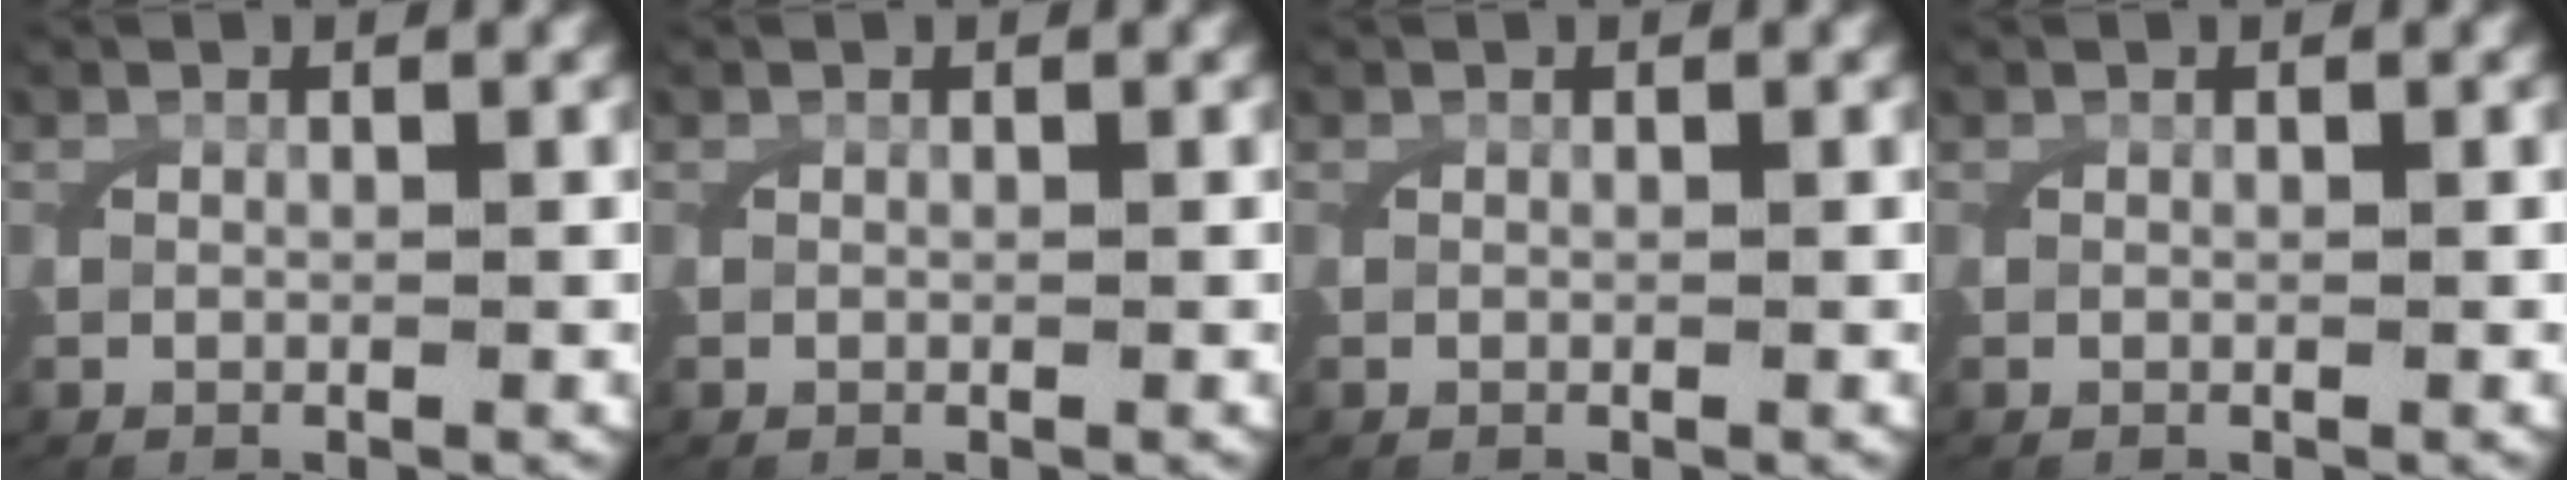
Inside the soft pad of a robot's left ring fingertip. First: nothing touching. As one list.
[{"total": 0.0}, {"total": 0.0}, {"total": 0.0}]